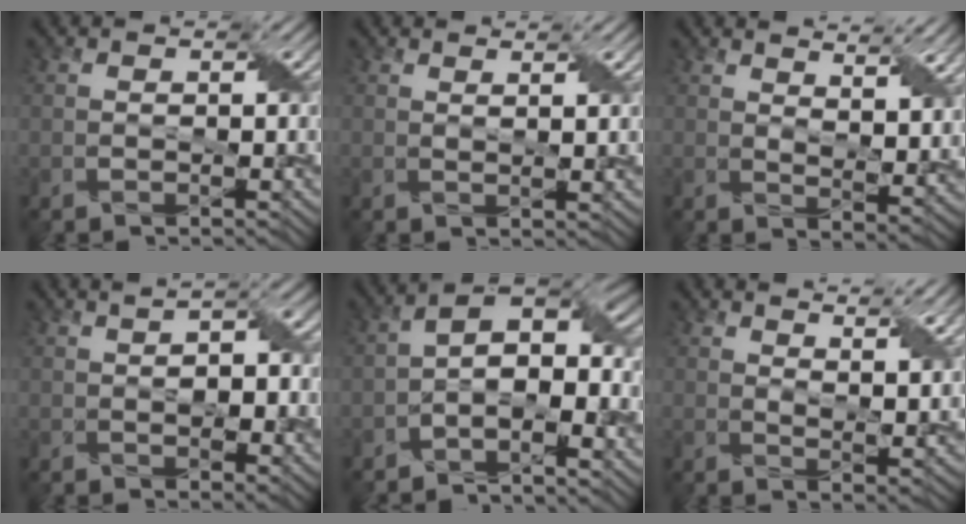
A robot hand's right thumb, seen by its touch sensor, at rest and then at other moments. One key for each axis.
{"total": 2.0, "fx": 1.1, "fy": 0.2, "fz": 1.6, "tx": -0.030, "ty": 0.002, "tz": 0.019}
{"total": 6.7, "fx": 4.7, "fy": 1.8, "fz": 4.4, "tx": -0.077, "ty": -0.006, "tz": 0.076}
{"total": 6.0, "fx": 0.9, "fy": 3.1, "fz": 5.0, "tx": -0.074, "ty": 0.001, "tz": 0.020}
{"total": 9.0, "fx": -2.8, "fy": 4.3, "fz": 7.4, "tx": -0.115, "ty": 0.003, "tz": -0.058}
{"total": 6.2, "fx": 4.5, "fy": 1.4, "fz": 4.1, "tx": -0.073, "ty": -0.008, "tz": 0.074}